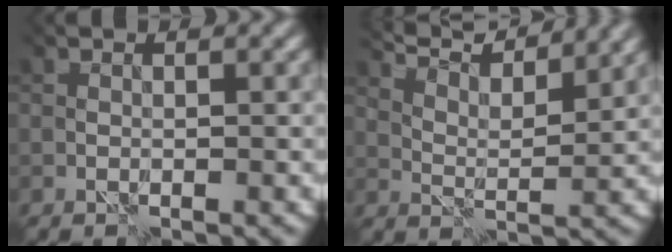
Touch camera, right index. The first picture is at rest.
{"total": 8.9, "force": [8.0, 0.8, 3.8], "torque": [-0.070, 0.006, 0.122]}